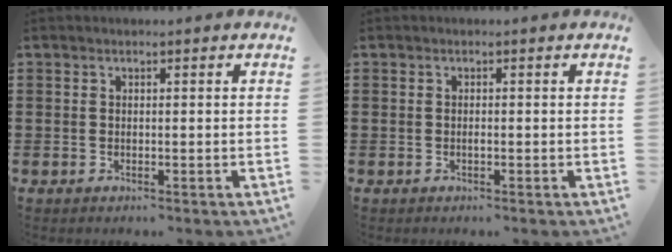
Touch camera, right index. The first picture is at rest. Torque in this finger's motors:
{"motor_torque": [0.29, -0.17, 0.00, 0.00]}